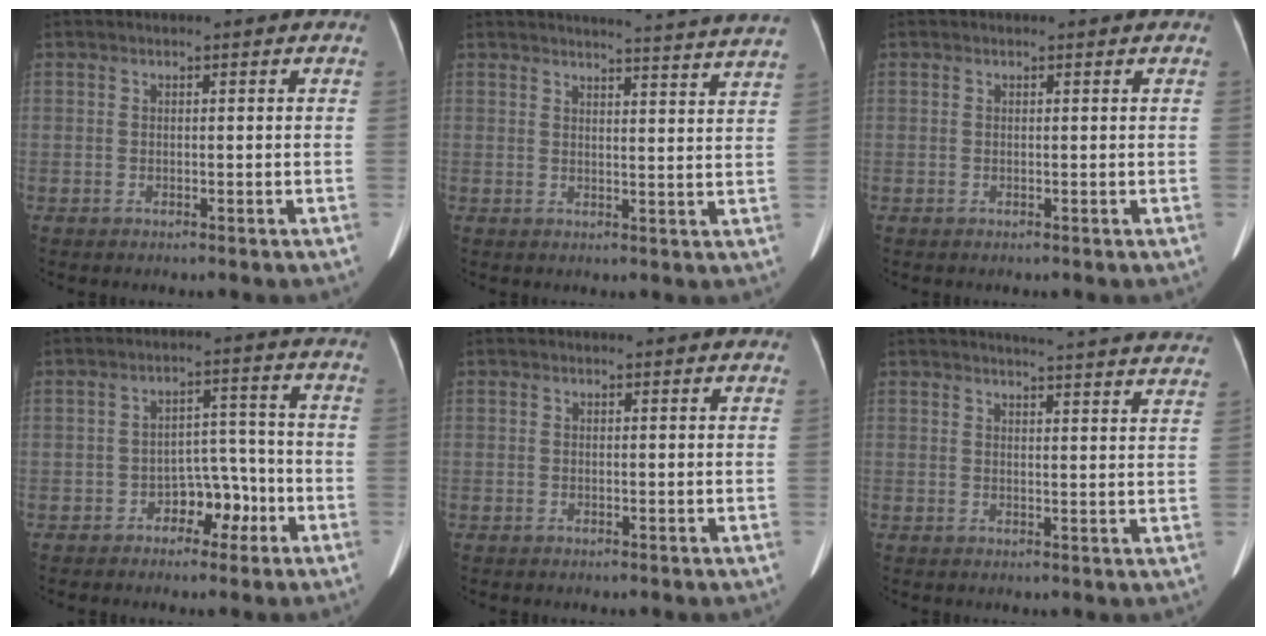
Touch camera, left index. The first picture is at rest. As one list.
[{"total": 16.6, "force": [16.0, -1.2, 4.3], "torque": [-0.057, -0.065, 0.174]}, {"total": 0.0}, {"total": 5.1, "force": [-2.9, 3.0, 3.0], "torque": [-0.037, 0.023, -0.044]}, {"total": 1.2, "force": [1.0, 0.6, 0.2], "torque": [-0.009, 0.012, 0.006]}, {"total": 20.6, "force": [19.8, 0.9, 5.8], "torque": [-0.067, -0.060, 0.218]}]